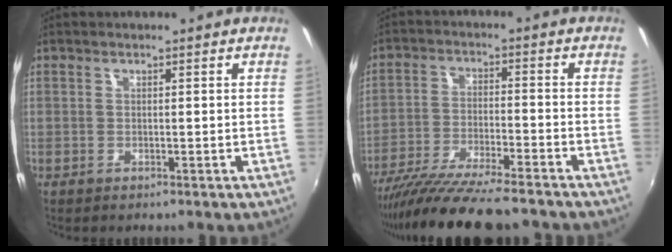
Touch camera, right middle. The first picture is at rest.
{"total": 15.6, "force": [-13.3, 1.2, 8.0], "torque": [-0.164, -0.040, -0.226]}